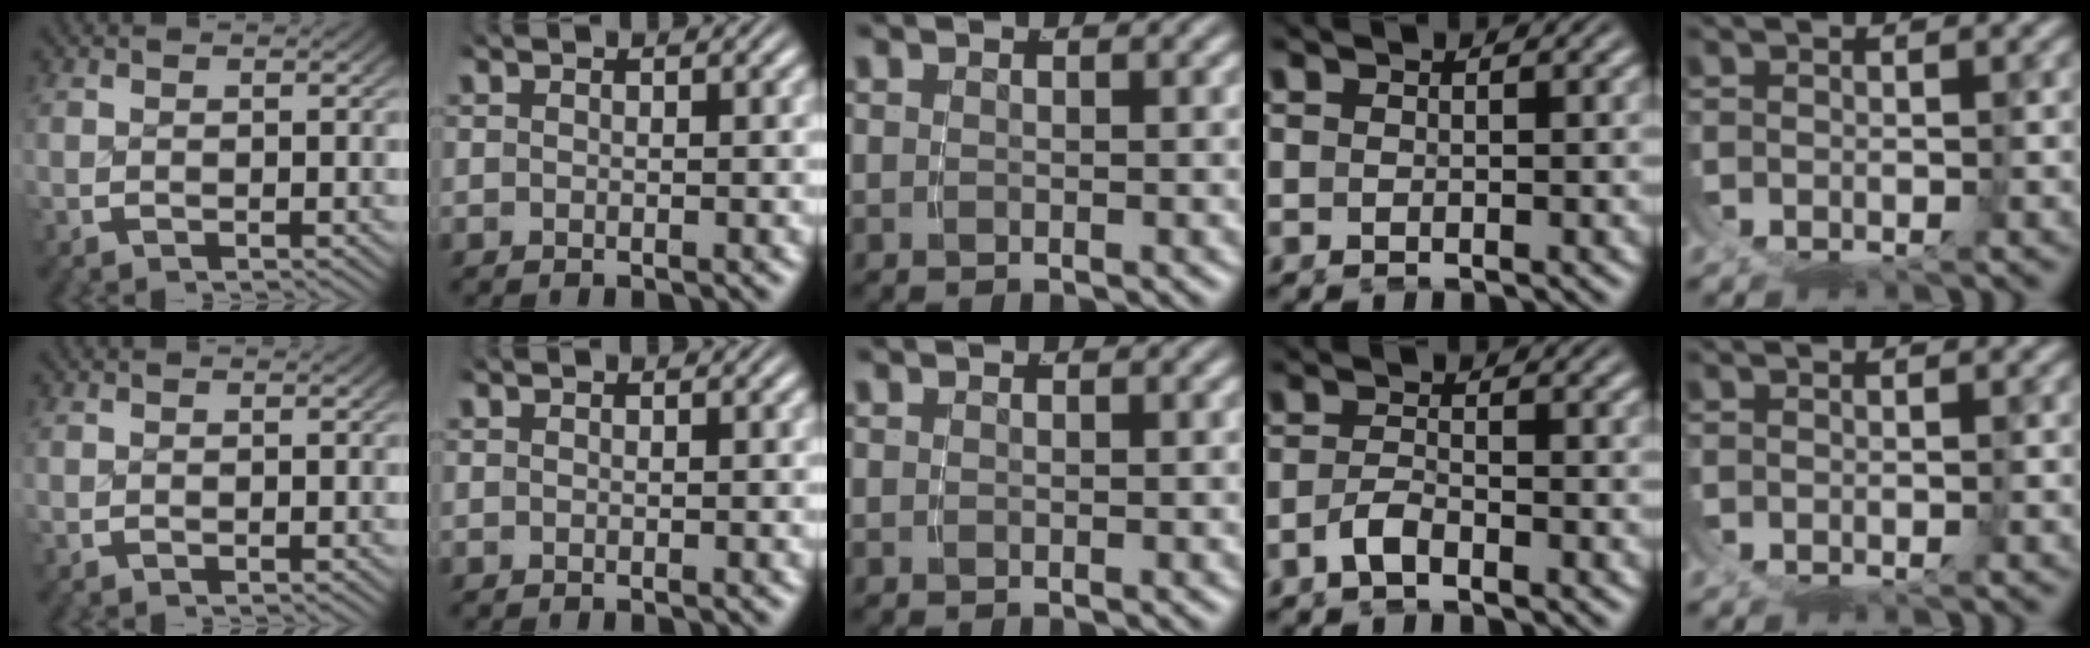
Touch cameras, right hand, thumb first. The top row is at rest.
{"ring": {"total": 1.9, "force": [-1.6, 0.1, 1.0], "torque": [-0.017, -0.004, -0.026]}}